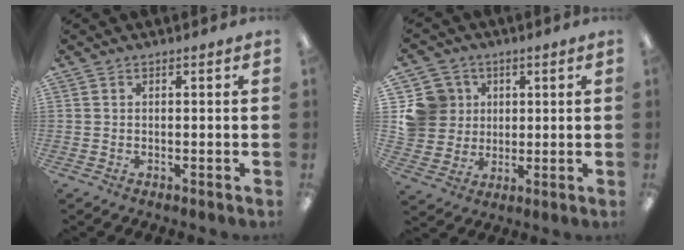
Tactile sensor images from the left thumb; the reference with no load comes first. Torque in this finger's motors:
{"motor_torque": [-0.15, 0.17, 0.00, -0.05, 0.00]}